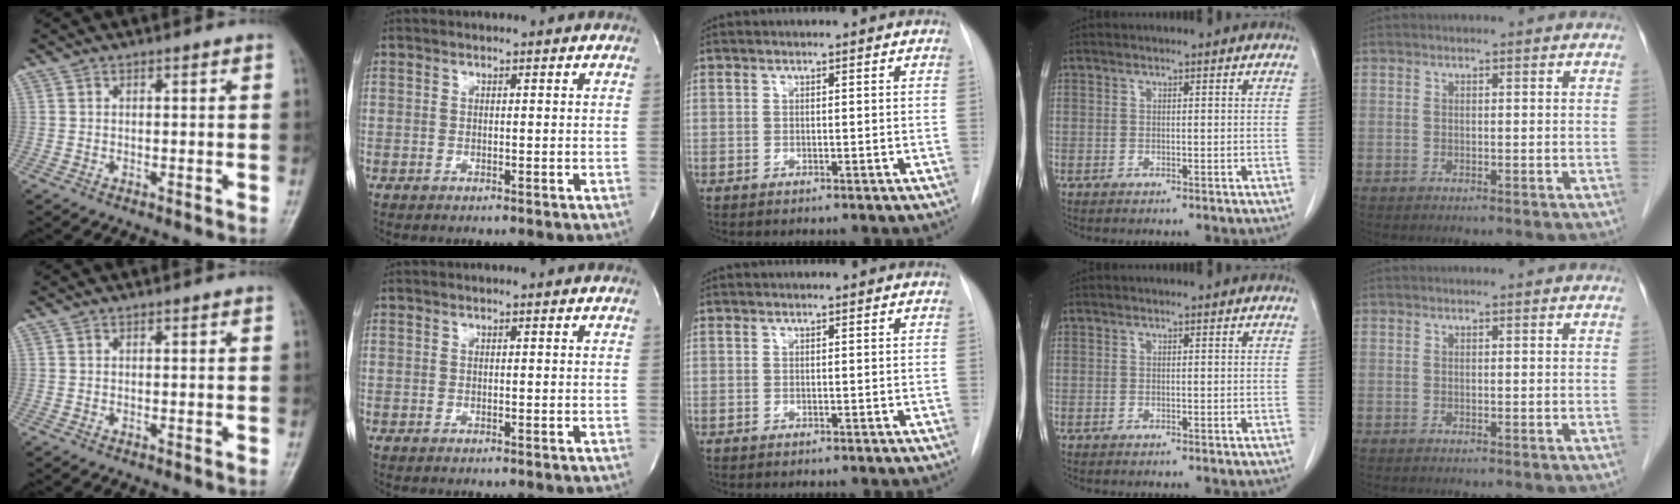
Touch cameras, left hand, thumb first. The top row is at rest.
{}